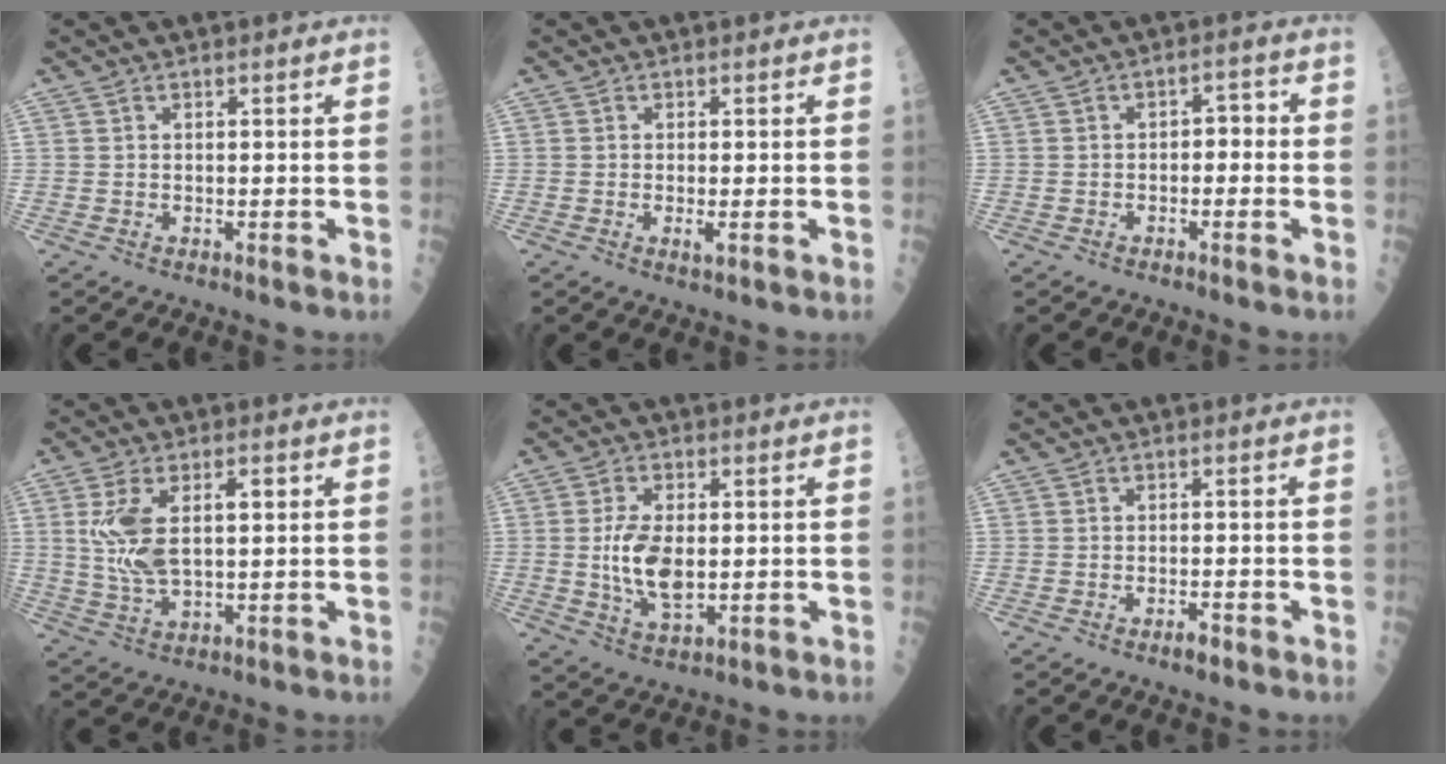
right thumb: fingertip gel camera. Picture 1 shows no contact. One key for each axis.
{"total": 1.5, "fx": -0.4, "fy": 0.3, "fz": 1.4, "tx": -0.026, "ty": -0.005, "tz": -0.007}
{"total": 3.1, "fx": -0.5, "fy": 2.1, "fz": 2.3, "tx": -0.014, "ty": 0.018, "tz": -0.014}
{"total": 11.1, "fx": 2.0, "fy": 5.3, "fz": 9.6, "tx": -0.191, "ty": 0.005, "tz": 0.044}
{"total": 9.5, "fx": 0.0, "fy": 4.8, "fz": 8.2, "tx": -0.153, "ty": -0.009, "tz": 0.006}
{"total": 1.8, "fx": -1.2, "fy": 0.6, "fz": 1.2, "tx": -0.016, "ty": 0.006, "tz": -0.020}